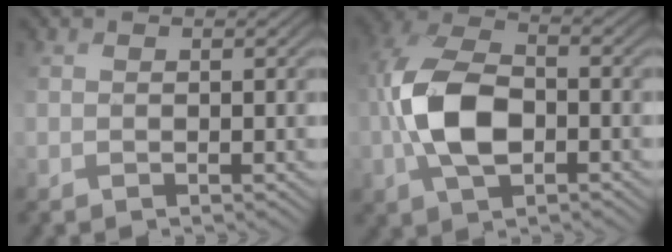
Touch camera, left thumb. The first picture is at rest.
{"total": 9.1, "force": [-1.2, 5.2, 7.4], "torque": [-0.163, 0.016, -0.031]}